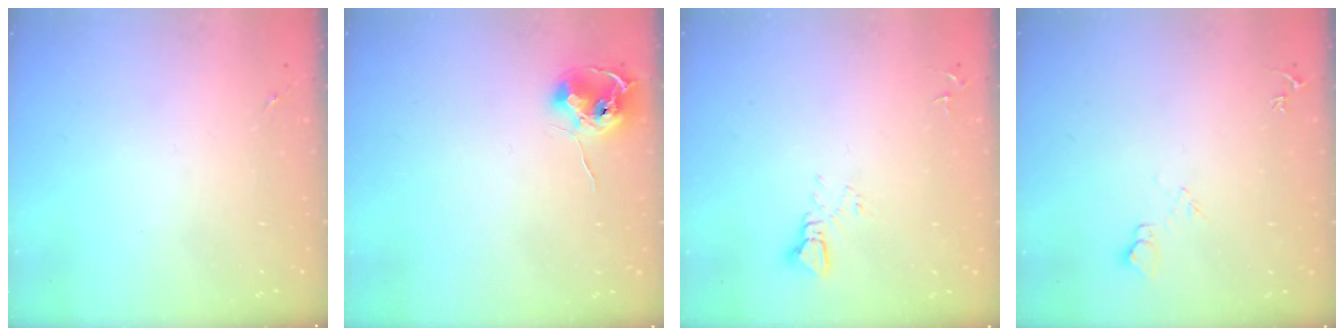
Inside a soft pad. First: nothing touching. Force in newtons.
{"total": 9.1, "press": 9.1, "slide": 0.6}
{"total": 3.6, "press": 3.6, "slide": 0.3}
{"total": 6.7, "press": 6.7, "slide": 0.8}